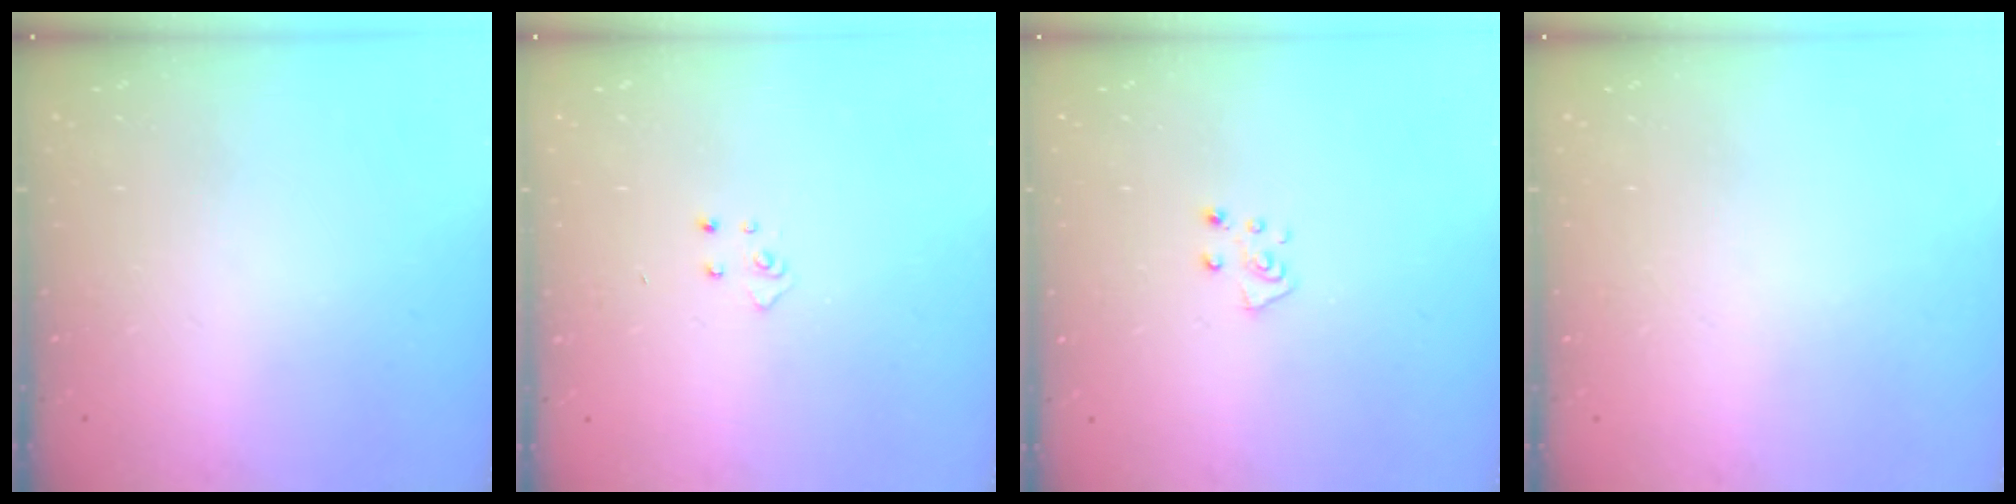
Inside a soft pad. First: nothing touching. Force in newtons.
{"total": 3.4, "press": 3.4, "slide": 0.4}
{"total": 5.7, "press": 5.7, "slide": 0.7}
{"total": 0.0}